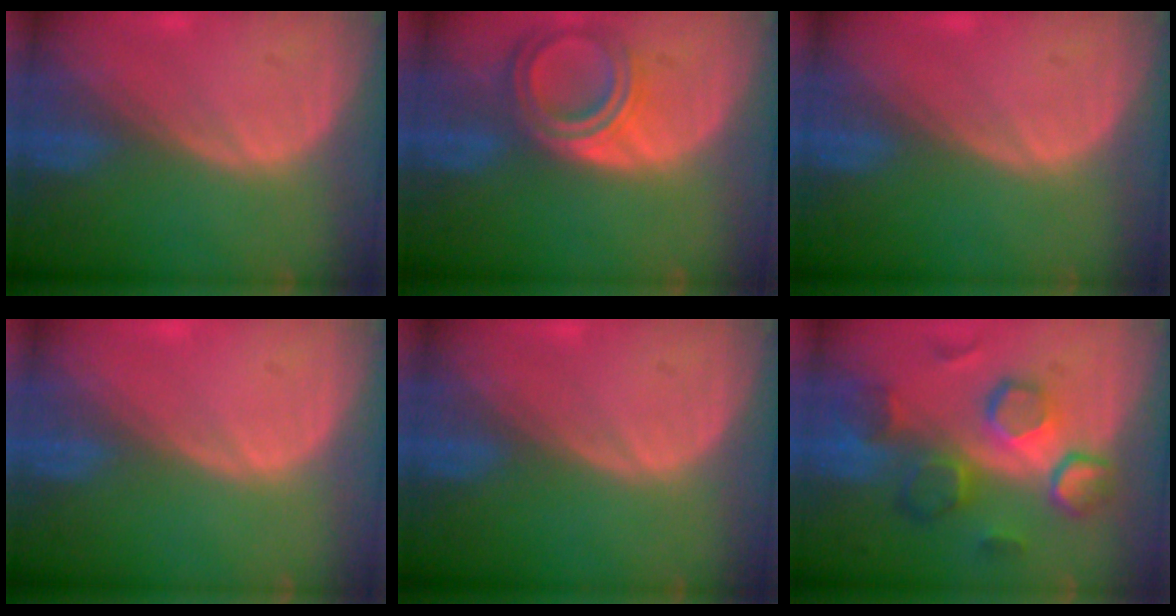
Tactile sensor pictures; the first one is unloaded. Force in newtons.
{"total": 6.7, "press": 6.0, "slide": 2.8}
{"total": 0.0}
{"total": 0.0}
{"total": 0.0}
{"total": 9.7, "press": 9.3, "slide": 2.9}